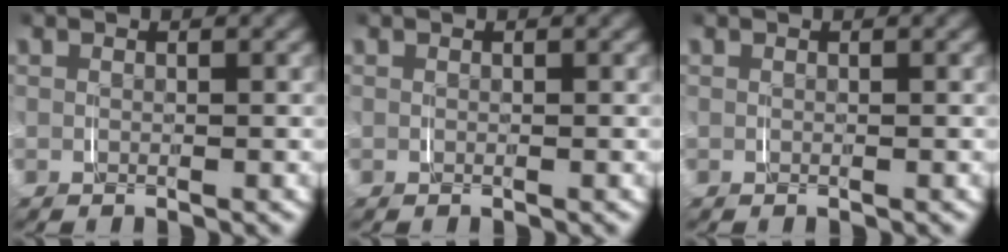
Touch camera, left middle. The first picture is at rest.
{"total": 0.0}
{"total": 0.0}